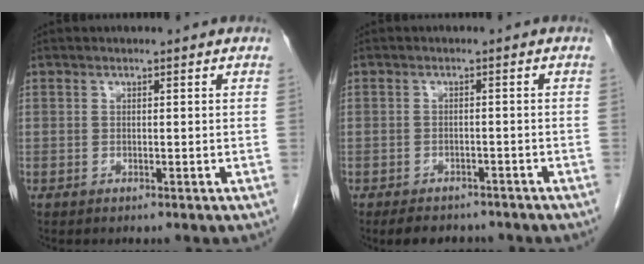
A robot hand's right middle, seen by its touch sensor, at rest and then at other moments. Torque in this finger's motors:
{"motor_torque": [0.42, -0.34, 0.03, 0.01]}